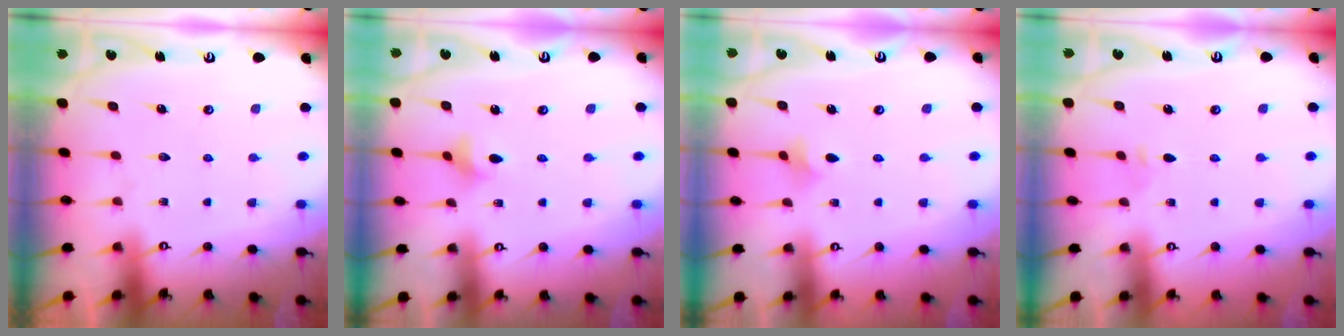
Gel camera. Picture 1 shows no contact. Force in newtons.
{"total": 3.0, "press": 3.0, "slide": 0.5}
{"total": 3.3, "press": 3.3, "slide": 0.8}
{"total": 2.8, "press": 2.7, "slide": 0.7}